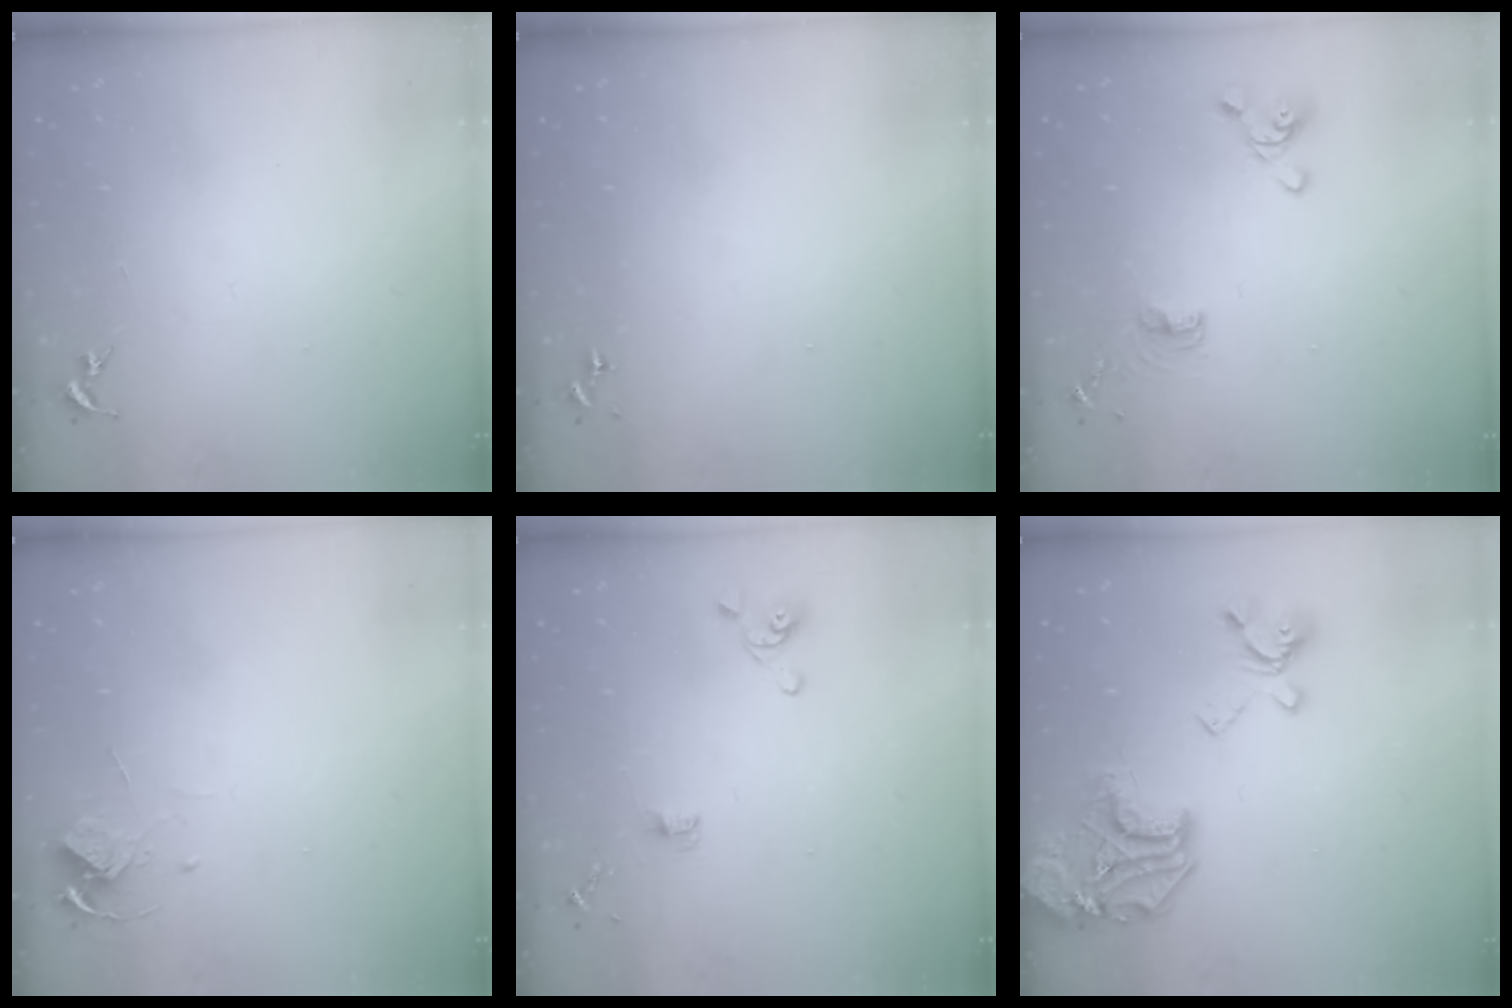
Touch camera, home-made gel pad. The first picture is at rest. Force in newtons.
{"total": 0.0}
{"total": 9.9, "press": 9.7, "slide": 1.9}
{"total": 5.8, "press": 5.8, "slide": 0.3}
{"total": 5.4, "press": 4.7, "slide": 2.7}
{"total": 23.2, "press": 23.0, "slide": 2.9}